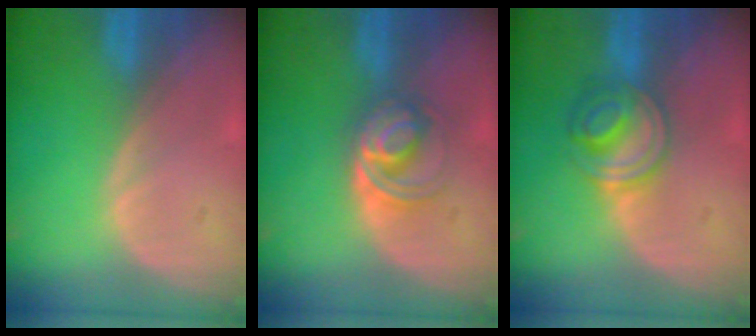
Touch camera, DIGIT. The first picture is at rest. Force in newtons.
{"total": 5.5, "press": 5.3, "slide": 1.3}
{"total": 5.6, "press": 5.6, "slide": 0.6}